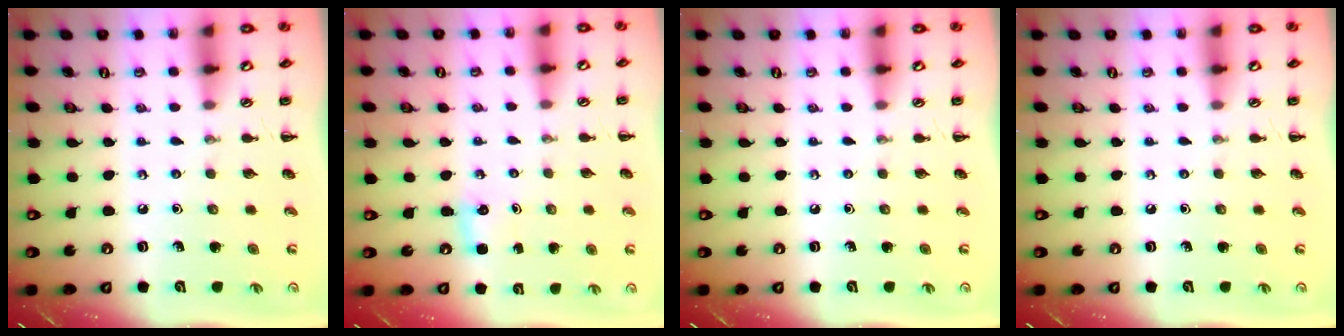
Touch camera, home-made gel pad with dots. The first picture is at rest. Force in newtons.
{"total": 2.4, "press": 2.3, "slide": 0.7}
{"total": 0.0}
{"total": 0.0}